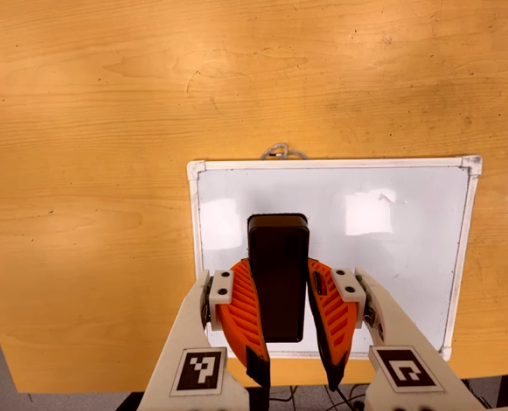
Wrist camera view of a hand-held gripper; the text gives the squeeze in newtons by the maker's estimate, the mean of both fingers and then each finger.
{"total": 9.2, "left": 6.6, "right": 11.8}